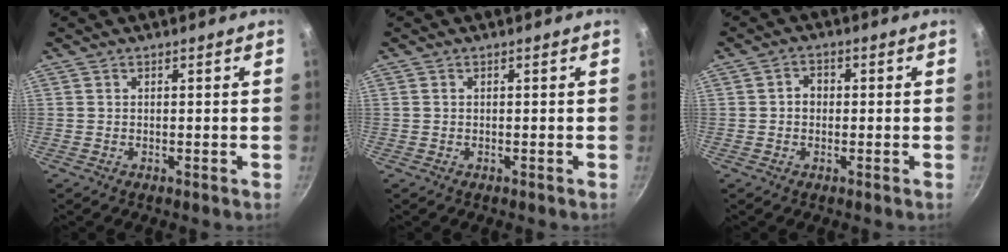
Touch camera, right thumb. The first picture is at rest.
{"total": 0.0}
{"total": 2.9, "force": [0.0, 2.4, 1.6], "torque": [-0.011, 0.010, -0.004]}